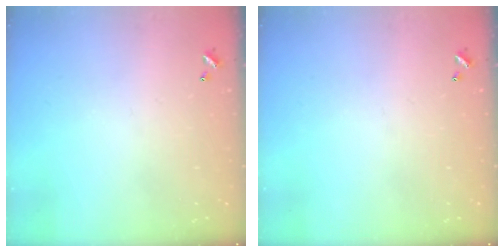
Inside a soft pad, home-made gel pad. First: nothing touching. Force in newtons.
{"total": 0.0}